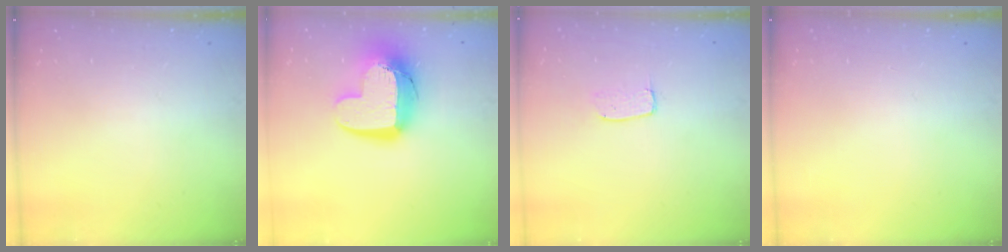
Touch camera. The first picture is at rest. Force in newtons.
{"total": 14.6, "press": 14.6, "slide": 1.4}
{"total": 4.0, "press": 4.0, "slide": 0.3}
{"total": 0.0}